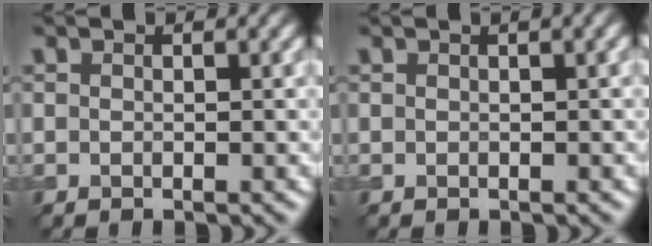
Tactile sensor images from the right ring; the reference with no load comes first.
{"total": 1.2, "force": [0.6, 0.3, 1.0], "torque": [-0.011, 0.011, 0.005]}